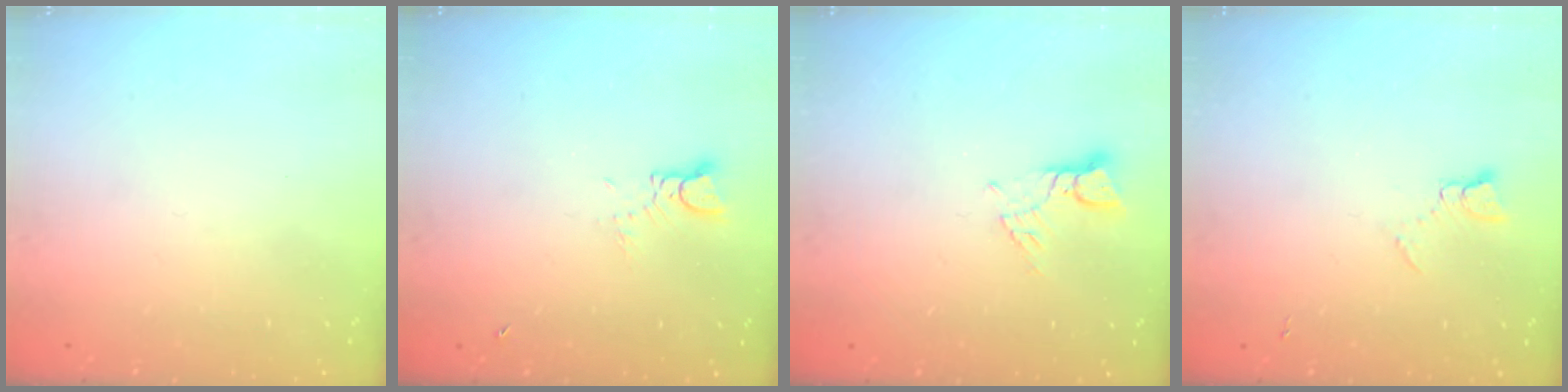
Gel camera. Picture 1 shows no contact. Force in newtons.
{"total": 2.7, "press": 2.7, "slide": 0.3}
{"total": 2.6, "press": 2.6, "slide": 0.3}
{"total": 3.3, "press": 3.3, "slide": 0.5}